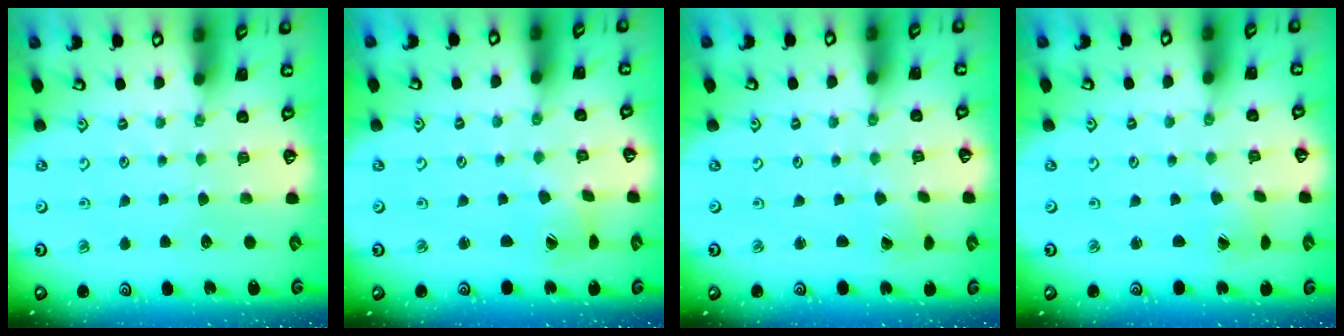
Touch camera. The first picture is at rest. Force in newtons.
{"total": 2.5, "press": 2.5, "slide": 0.4}
{"total": 0.7, "press": 0.7, "slide": 0.0}
{"total": 1.7, "press": 1.7, "slide": 0.1}